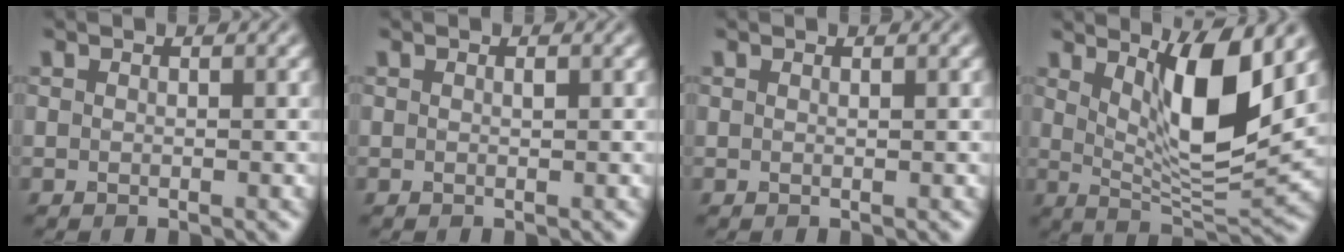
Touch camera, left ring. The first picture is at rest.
{"total": 0.0}
{"total": 0.0}
{"total": 8.1, "force": [3.0, 2.1, 7.2], "torque": [-0.119, -0.020, 0.056]}